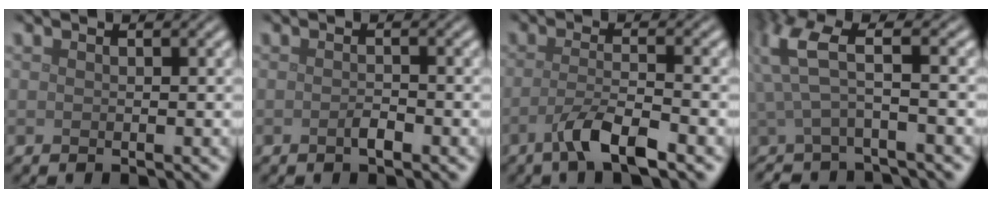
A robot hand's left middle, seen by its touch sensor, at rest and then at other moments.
{"total": 1.0, "force": [-0.5, 0.3, 0.8], "torque": [-0.016, 0.000, -0.009]}
{"total": 4.1, "force": [-2.3, 0.9, 3.3], "torque": [-0.063, 0.000, -0.053]}
{"total": 3.4, "force": [0.0, 0.7, 3.4], "torque": [-0.082, 0.000, -0.011]}